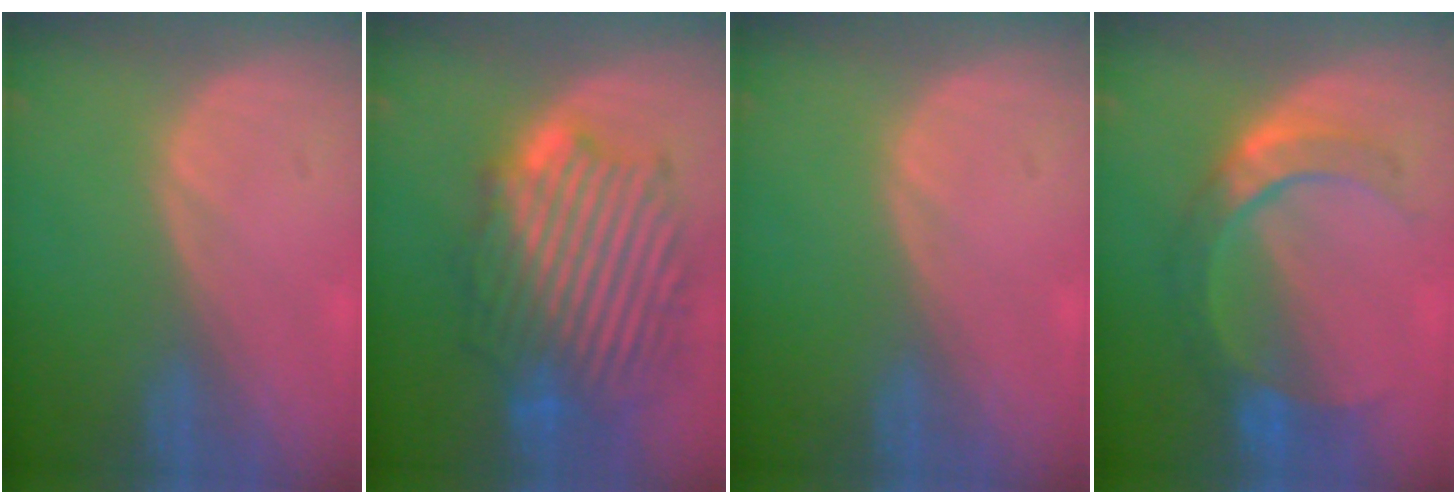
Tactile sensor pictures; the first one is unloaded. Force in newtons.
{"total": 13.2, "press": 13.2, "slide": 1.0}
{"total": 0.0}
{"total": 7.2, "press": 7.2, "slide": 0.6}